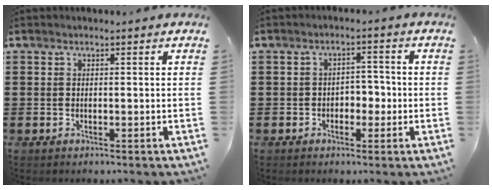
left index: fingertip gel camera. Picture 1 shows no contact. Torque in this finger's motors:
{"motor_torque": [-0.10, 0.06, 0.05, 0.02]}